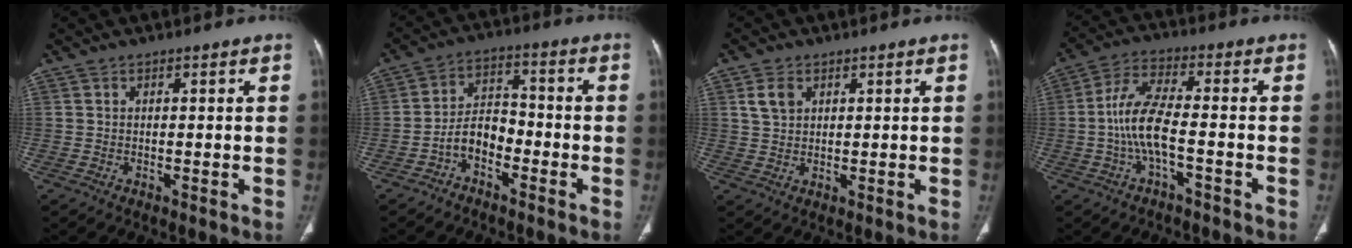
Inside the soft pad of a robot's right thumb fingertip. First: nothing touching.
{"total": 6.6, "force": [-3.2, 4.0, 4.0], "torque": [-0.059, 0.040, -0.068]}
{"total": 3.7, "force": [1.6, 2.6, 2.1], "torque": [-0.034, -0.001, 0.036]}
{"total": 8.9, "force": [-2.2, 3.0, 8.1], "torque": [-0.180, 0.033, -0.044]}